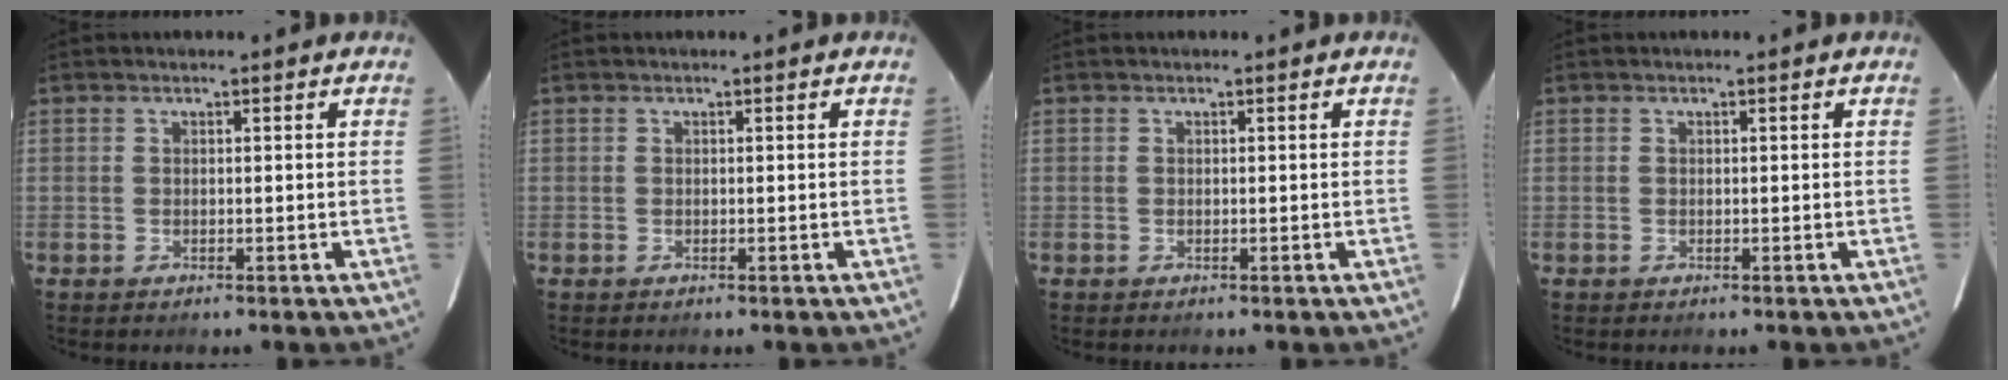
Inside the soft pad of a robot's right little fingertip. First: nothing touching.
{"total": 0.0}
{"total": 0.0}
{"total": 0.0}